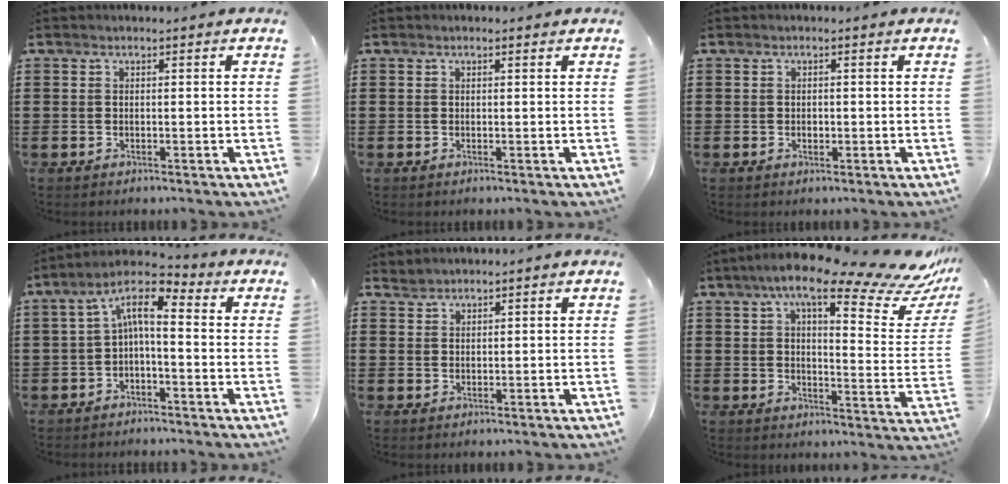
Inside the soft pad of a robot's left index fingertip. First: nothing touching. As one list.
[{"total": 0.0}, {"total": 0.6, "force": [0.0, 0.5, 0.4], "torque": [-0.011, 0.002, -0.001]}, {"total": 6.7, "force": [1.0, 2.5, 6.2], "torque": [-0.132, -0.003, 0.010]}, {"total": 1.5, "force": [1.4, 0.7, -0.3], "torque": [0.000, 0.002, 0.029]}, {"total": 14.6, "force": [10.6, 2.9, 9.7], "torque": [-0.165, -0.052, 0.167]}]